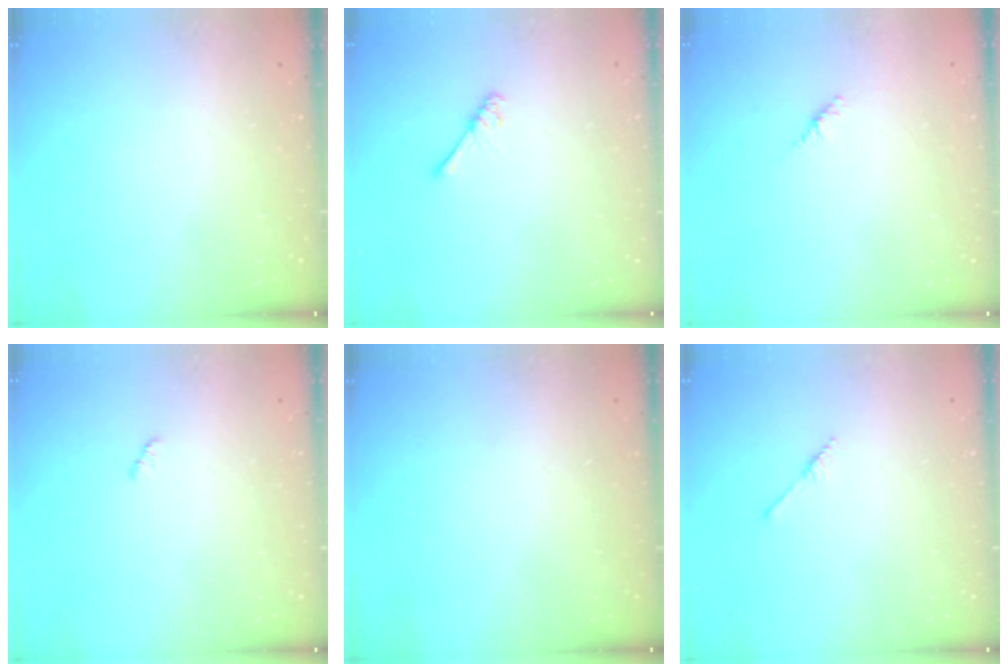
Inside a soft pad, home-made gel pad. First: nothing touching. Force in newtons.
{"total": 3.2, "press": 3.1, "slide": 0.5}
{"total": 1.8, "press": 1.7, "slide": 0.6}
{"total": 1.3, "press": 1.3, "slide": 0.2}
{"total": 0.0}
{"total": 2.5, "press": 2.4, "slide": 0.3}